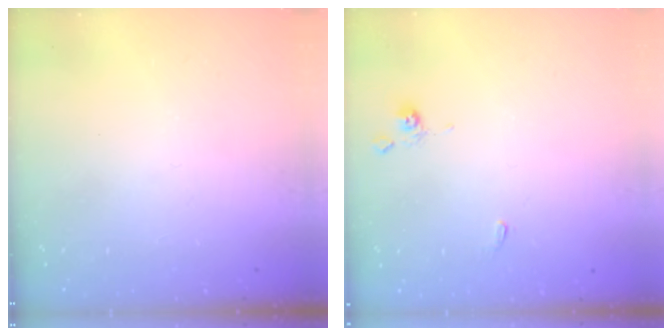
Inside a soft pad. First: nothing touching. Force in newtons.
{"total": 0.7, "press": 0.5, "slide": 0.5}